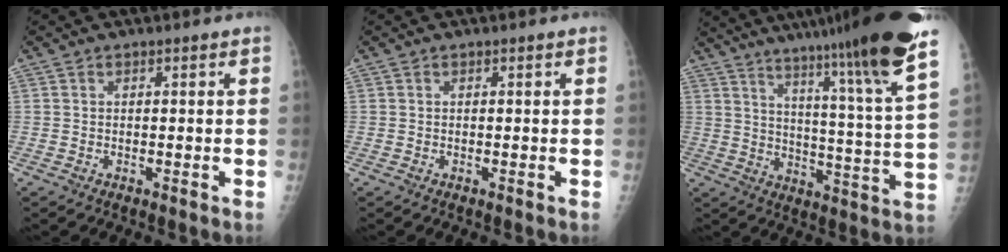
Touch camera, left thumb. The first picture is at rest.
{"total": 0.0}
{"total": 25.2, "force": [18.6, 0.3, 17.0], "torque": [-0.242, -0.095, 0.265]}